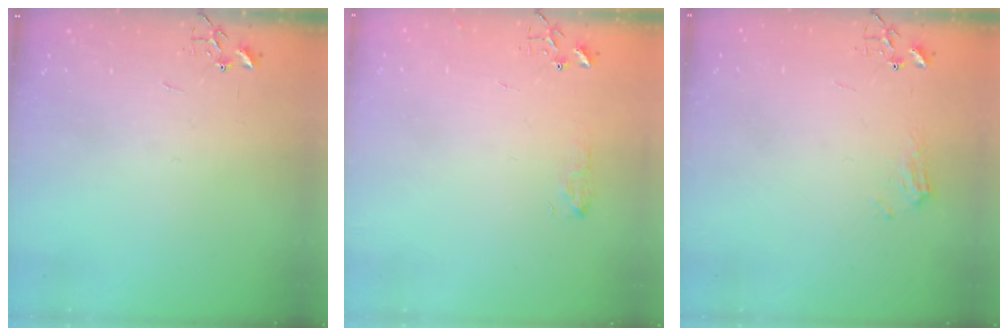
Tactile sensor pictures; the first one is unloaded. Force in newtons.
{"total": 6.4, "press": 6.3, "slide": 0.9}
{"total": 7.2, "press": 7.2, "slide": 0.8}